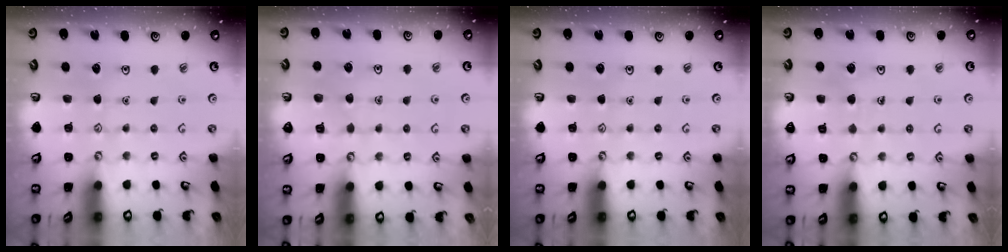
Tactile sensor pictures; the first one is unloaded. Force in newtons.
{"total": 2.6, "press": 2.6, "slide": 0.2}
{"total": 0.0}
{"total": 3.2, "press": 3.2, "slide": 0.2}